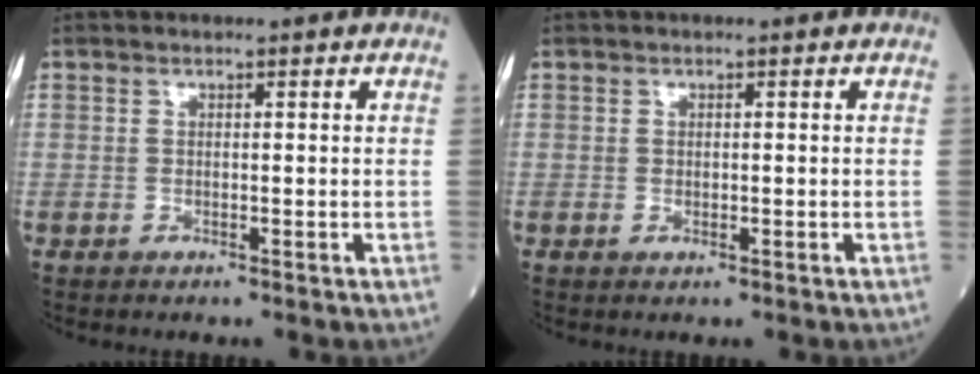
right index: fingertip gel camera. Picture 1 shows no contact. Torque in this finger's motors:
{"motor_torque": [-0.10, -0.07, -0.07, -0.01]}